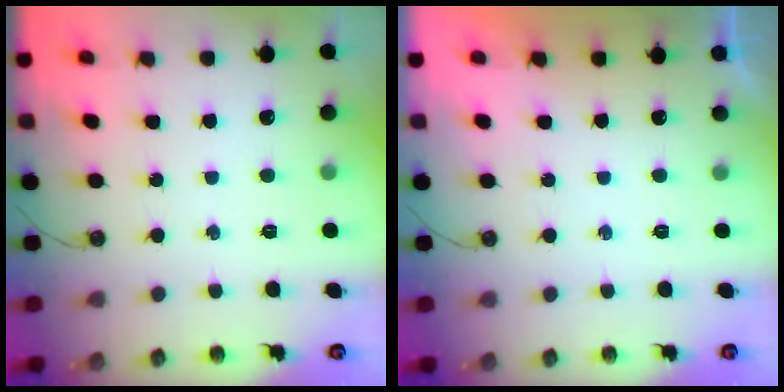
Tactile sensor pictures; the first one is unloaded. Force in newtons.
{"total": 0.0}